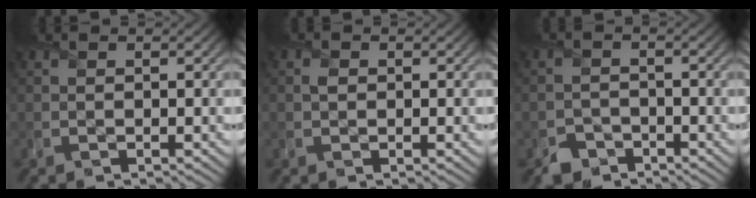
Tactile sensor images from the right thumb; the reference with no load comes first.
{"total": 0.8, "force": [0.1, 0.7, 0.3], "torque": [-0.006, -0.002, 0.000]}
{"total": 2.7, "force": [-2.1, 1.6, 0.3], "torque": [0.000, -0.001, -0.047]}